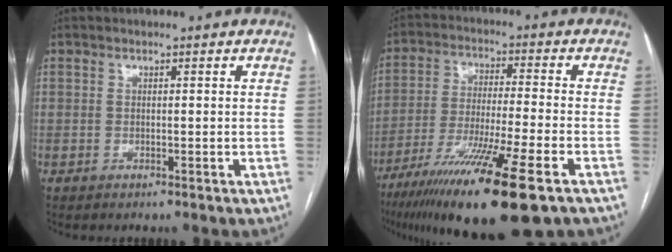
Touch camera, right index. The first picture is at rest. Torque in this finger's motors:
{"motor_torque": [1.11, -1.03, 1.05, 0.21]}